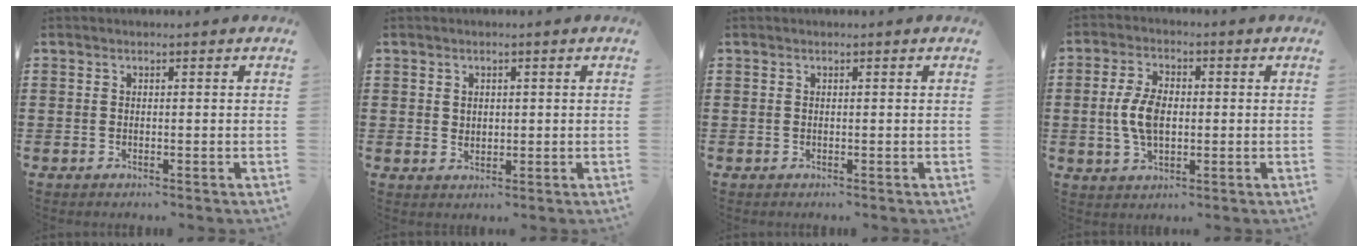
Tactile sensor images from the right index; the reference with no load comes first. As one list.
[{"total": 1.5, "force": [0.7, 1.2, 0.5], "torque": [-0.012, 0.007, 0.013]}, {"total": 0.0}, {"total": 6.8, "force": [-0.1, 3.8, 5.7], "torque": [-0.136, 0.002, -0.009]}]